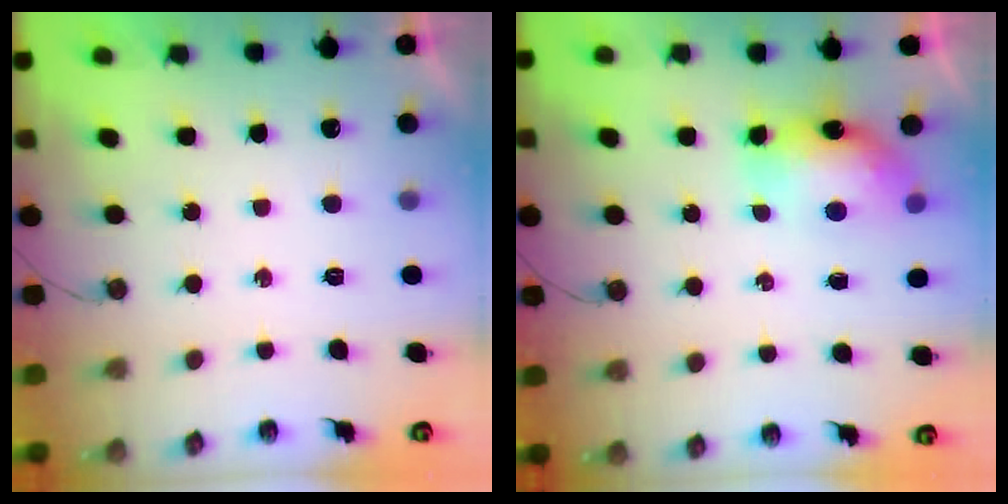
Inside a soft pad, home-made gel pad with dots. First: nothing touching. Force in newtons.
{"total": 9.0, "press": 8.0, "slide": 3.9}